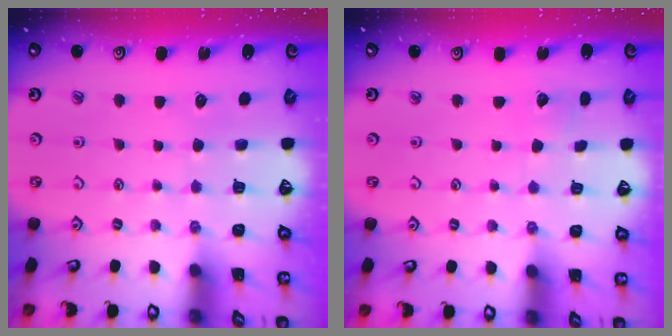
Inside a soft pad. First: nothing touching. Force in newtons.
{"total": 2.8, "press": 2.8, "slide": 0.3}